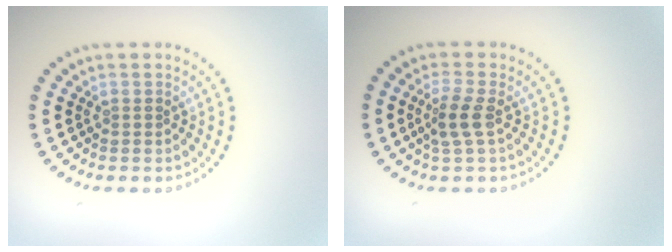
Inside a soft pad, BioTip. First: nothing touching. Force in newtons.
{"total": 2.2, "press": 2.0, "slide": 1.0}